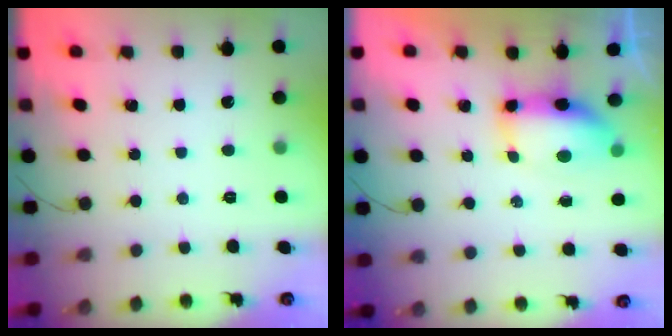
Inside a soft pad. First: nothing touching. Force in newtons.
{"total": 7.9, "press": 7.8, "slide": 1.1}